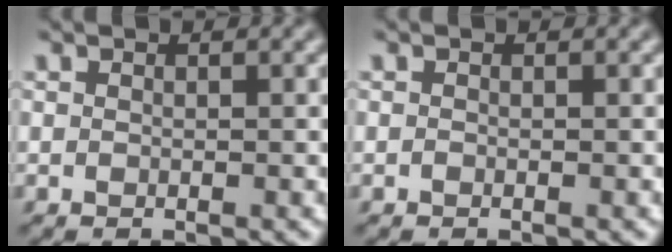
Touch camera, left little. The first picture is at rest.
{"total": 0.0}